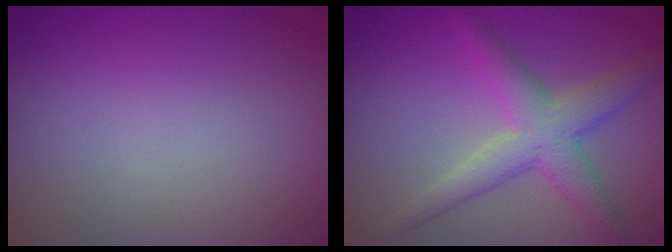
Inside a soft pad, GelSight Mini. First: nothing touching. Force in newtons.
{"total": 4.5, "press": 4.5, "slide": 0.2}